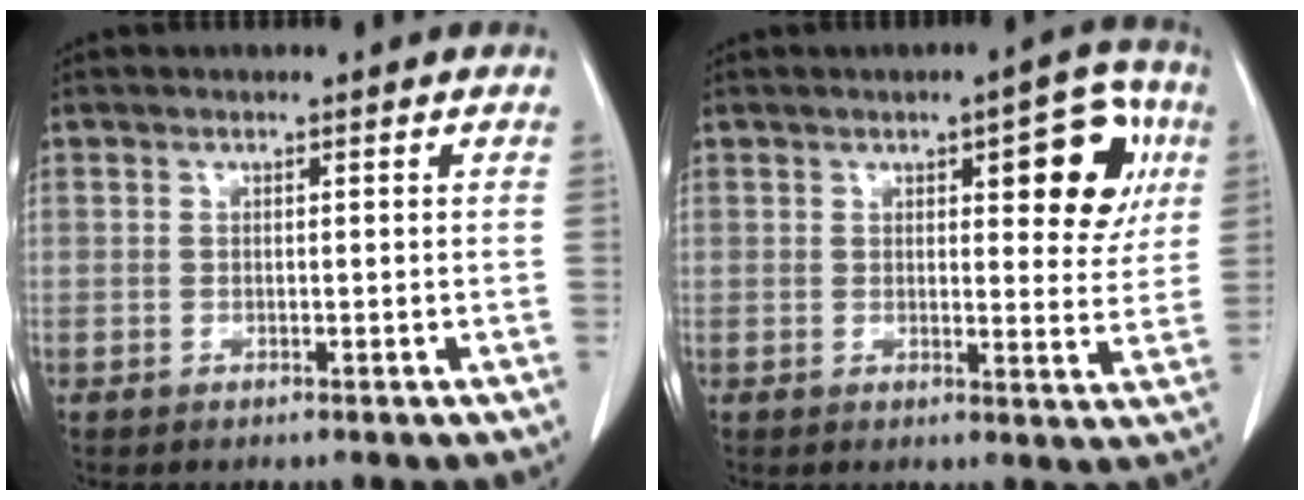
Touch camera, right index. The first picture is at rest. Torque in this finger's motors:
{"motor_torque": [0.56, 0.48, 0.19, 0.05]}